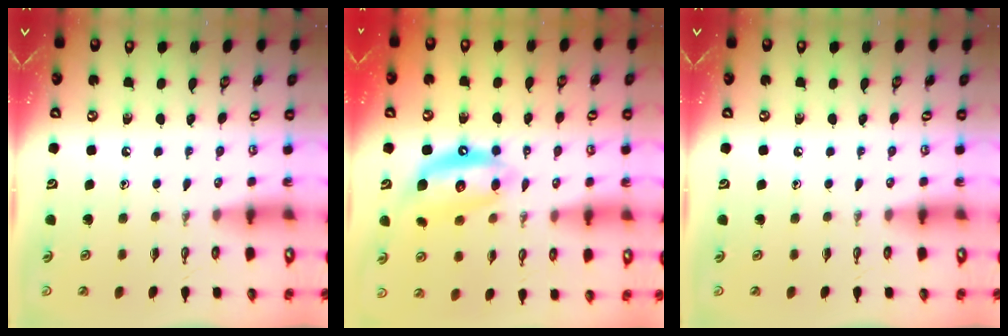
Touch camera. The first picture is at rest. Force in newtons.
{"total": 11.7, "press": 11.6, "slide": 1.1}
{"total": 0.0}